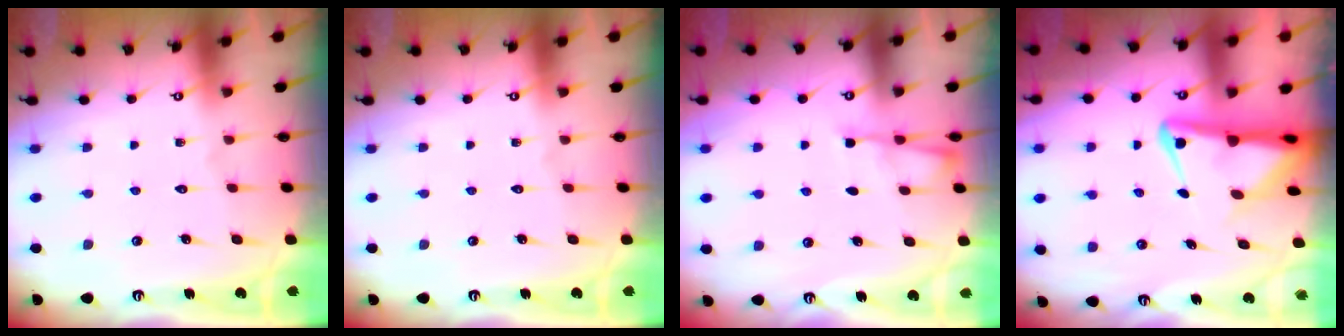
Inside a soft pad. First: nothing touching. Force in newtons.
{"total": 0.0}
{"total": 4.1, "press": 4.0, "slide": 0.4}
{"total": 5.0, "press": 4.8, "slide": 1.3}